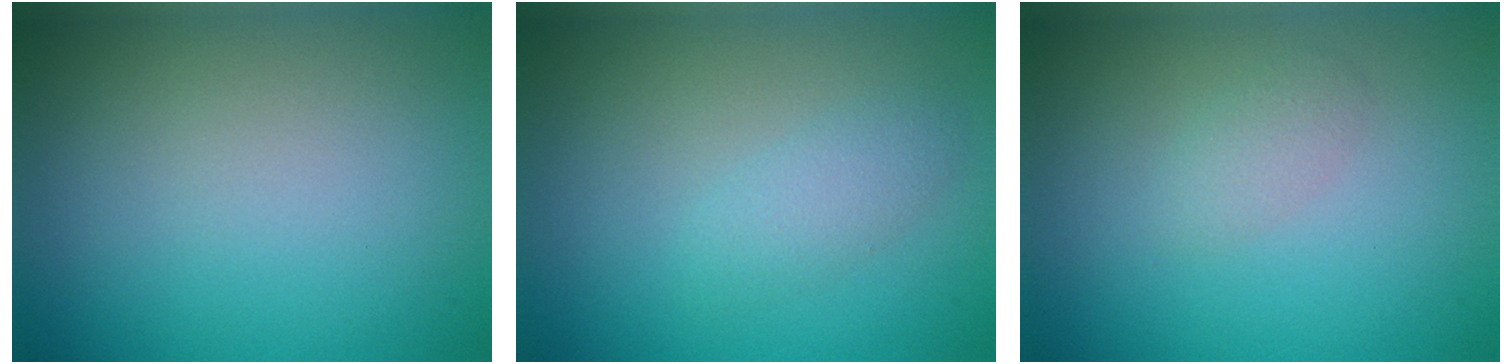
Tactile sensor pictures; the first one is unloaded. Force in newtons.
{"total": 1.6, "press": 1.6, "slide": 0.1}
{"total": 1.1, "press": 1.1, "slide": 0.1}